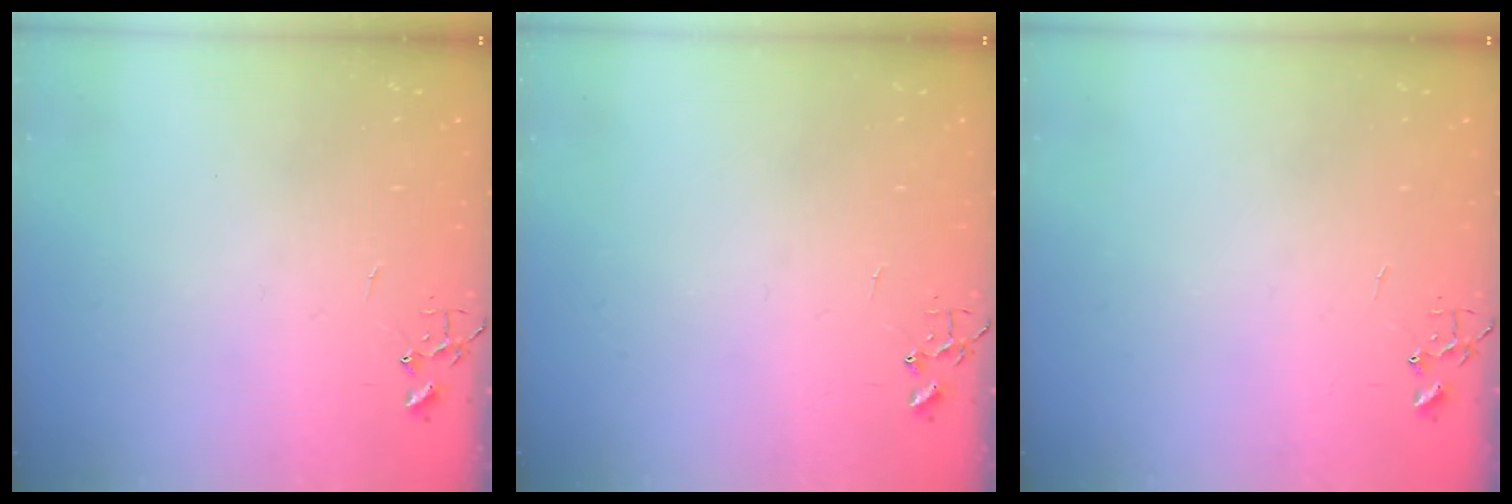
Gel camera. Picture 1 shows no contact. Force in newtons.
{"total": 0.0}
{"total": 0.0}